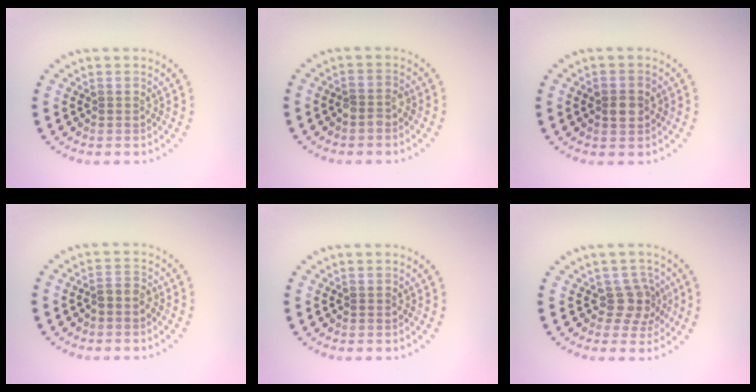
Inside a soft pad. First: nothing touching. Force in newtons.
{"total": 1.3, "press": 1.2, "slide": 0.6}
{"total": 2.5, "press": 2.5, "slide": 0.2}
{"total": 1.6, "press": 1.3, "slide": 1.0}
{"total": 0.0}
{"total": 2.5, "press": 1.9, "slide": 1.6}